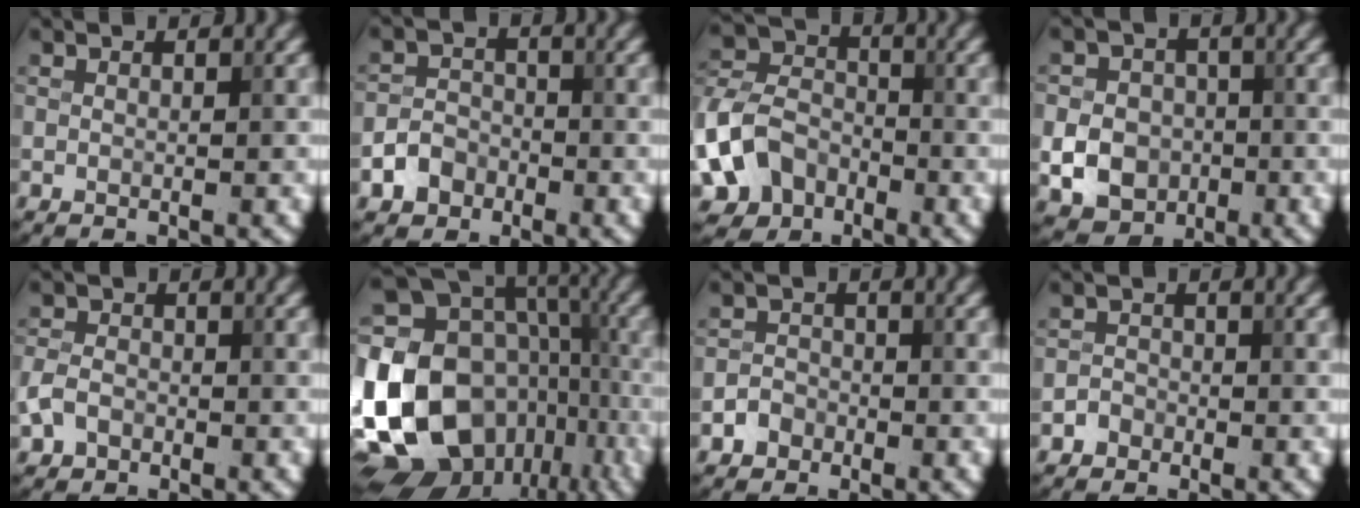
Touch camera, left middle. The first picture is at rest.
{"total": 2.7, "force": [-1.5, 2.0, 0.8], "torque": [-0.008, 0.006, -0.030]}
{"total": 7.5, "force": [-3.5, 5.6, 3.6], "torque": [-0.077, -0.001, -0.082]}
{"total": 5.0, "force": [-1.2, 4.3, 2.3], "torque": [-0.037, 0.001, -0.030]}
{"total": 2.5, "force": [-1.1, 1.9, 1.2], "torque": [-0.025, 0.001, -0.029]}
{"total": 21.6, "force": [-4.0, 17.3, 12.3], "torque": [-0.229, 0.007, -0.071]}
{"total": 1.7, "force": [-1.0, 1.3, 0.3], "torque": [0.002, 0.005, -0.020]}
{"total": 1.2, "force": [-0.7, 1.0, 0.1], "torque": [0.006, 0.003, -0.013]}